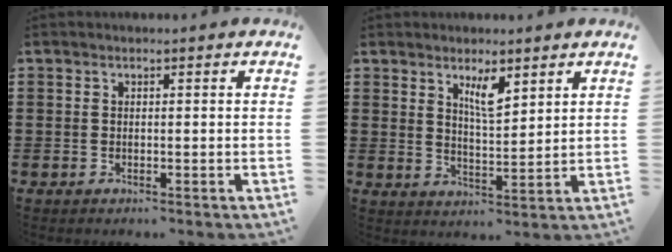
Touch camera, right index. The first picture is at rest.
{"total": 4.8, "force": [2.9, 1.4, 3.5], "torque": [-0.067, 0.002, 0.049]}